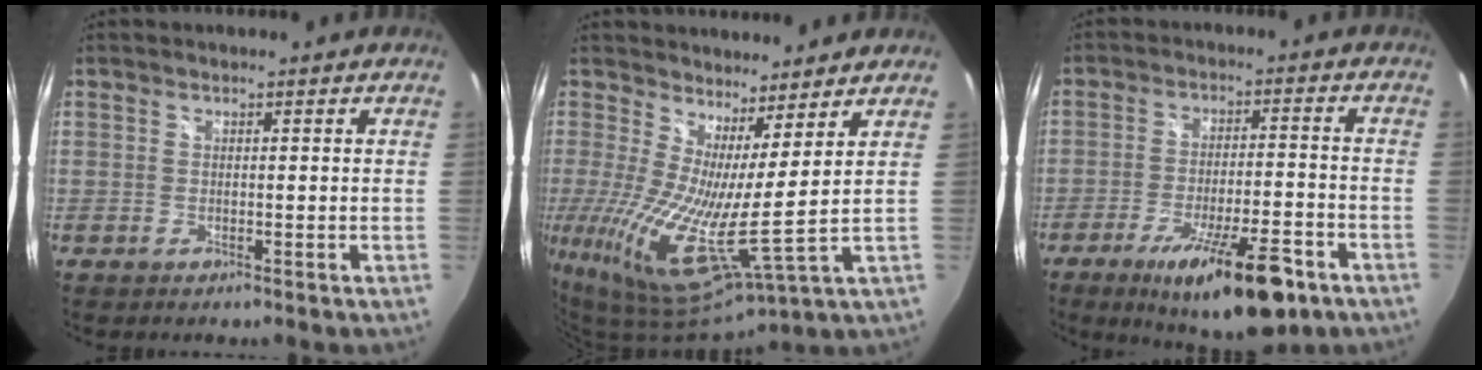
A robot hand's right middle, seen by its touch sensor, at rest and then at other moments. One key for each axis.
{"total": 14.9, "fx": 5.4, "fy": 2.2, "fz": 13.8, "tx": -0.236, "ty": -0.022, "tz": 0.093}
{"total": 17.2, "fx": -10.4, "fy": 4.3, "fz": 13.0, "tx": -0.215, "ty": -0.028, "tz": -0.154}